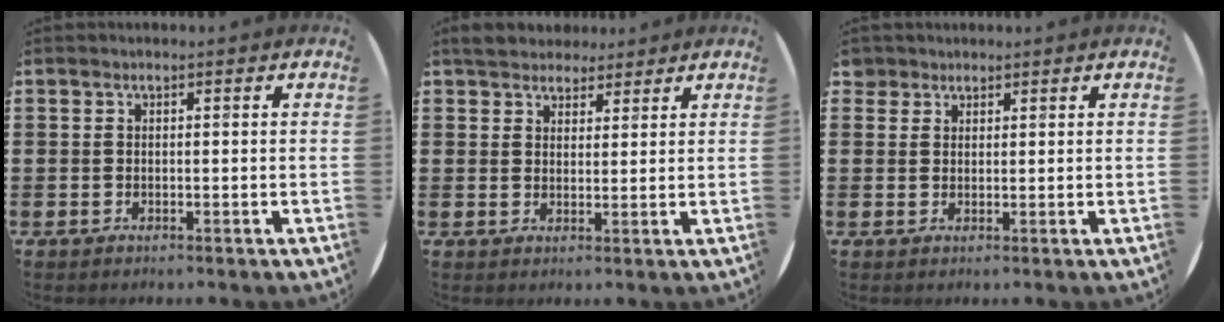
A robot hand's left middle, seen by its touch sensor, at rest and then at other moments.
{"total": 3.9, "force": [3.5, 1.5, 0.4], "torque": [-0.011, -0.005, 0.066]}
{"total": 2.0, "force": [1.7, 1.1, 0.0], "torque": [0.003, 0.003, 0.032]}